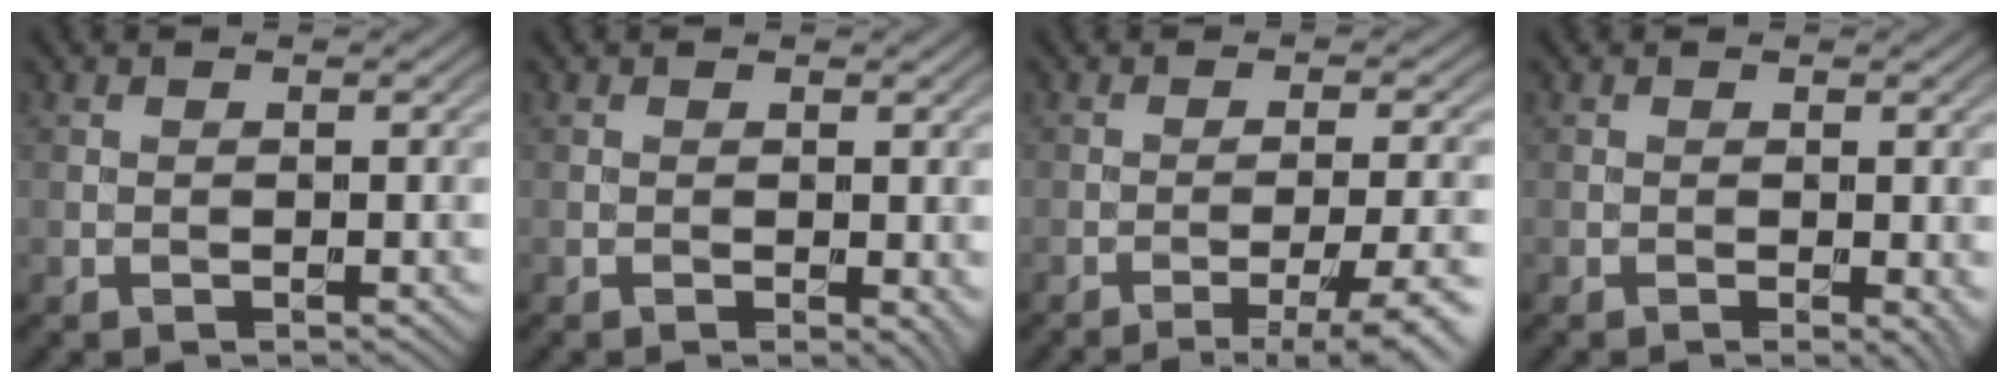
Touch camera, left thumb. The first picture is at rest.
{"total": 1.7, "force": [-0.2, 0.8, 1.4], "torque": [-0.016, -0.008, -0.001]}
{"total": 7.9, "force": [-4.4, 1.5, 6.4], "torque": [-0.095, 0.004, -0.057]}
{"total": 1.6, "force": [-0.3, 0.5, 1.5], "torque": [-0.017, -0.008, -0.003]}